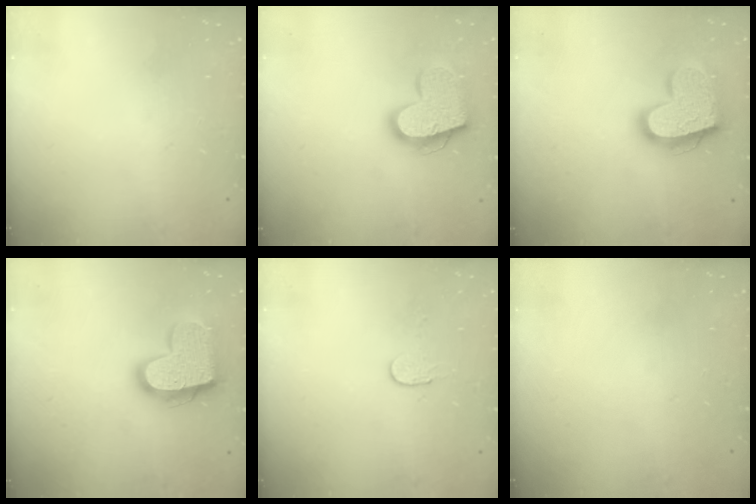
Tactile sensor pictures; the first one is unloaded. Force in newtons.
{"total": 17.9, "press": 17.9, "slide": 1.3}
{"total": 20.2, "press": 20.2, "slide": 1.5}
{"total": 17.6, "press": 17.5, "slide": 1.3}
{"total": 2.7, "press": 2.7, "slide": 0.2}
{"total": 0.0}